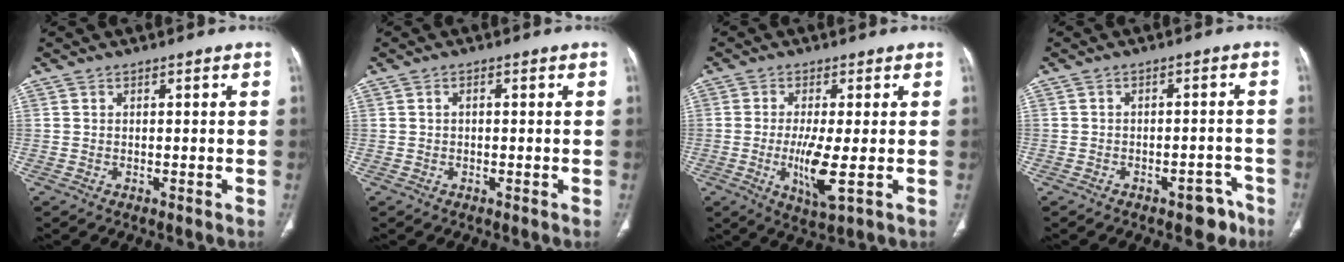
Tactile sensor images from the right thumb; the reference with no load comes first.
{"total": 0.9, "force": [0.1, 0.6, 0.7], "torque": [-0.011, 0.004, -0.001]}
{"total": 7.8, "force": [-1.2, 1.5, 7.5], "torque": [-0.153, -0.022, -0.022]}
{"total": 5.0, "force": [-3.5, 2.7, 2.5], "torque": [-0.011, 0.031, -0.042]}